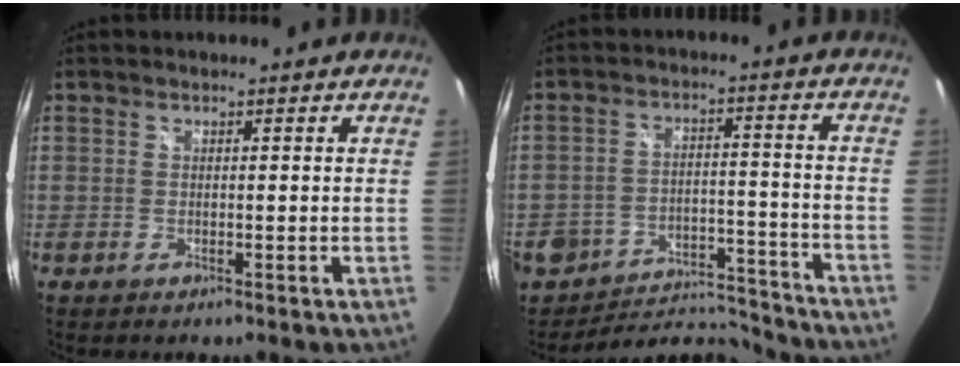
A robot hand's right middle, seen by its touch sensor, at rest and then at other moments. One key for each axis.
{"total": 11.8, "fx": -10.4, "fy": 5.2, "fz": 2.0, "tx": -0.052, "ty": 0.011, "tz": -0.143}